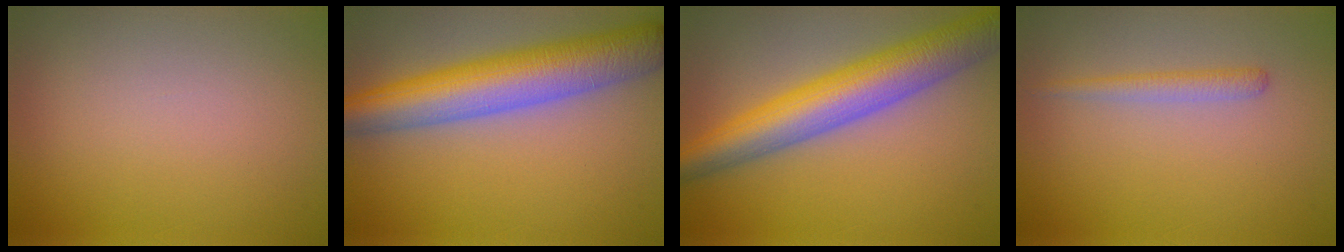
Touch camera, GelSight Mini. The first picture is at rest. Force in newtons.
{"total": 8.7, "press": 8.7, "slide": 0.3}
{"total": 8.3, "press": 8.3, "slide": 0.3}
{"total": 1.5, "press": 1.5, "slide": 0.1}